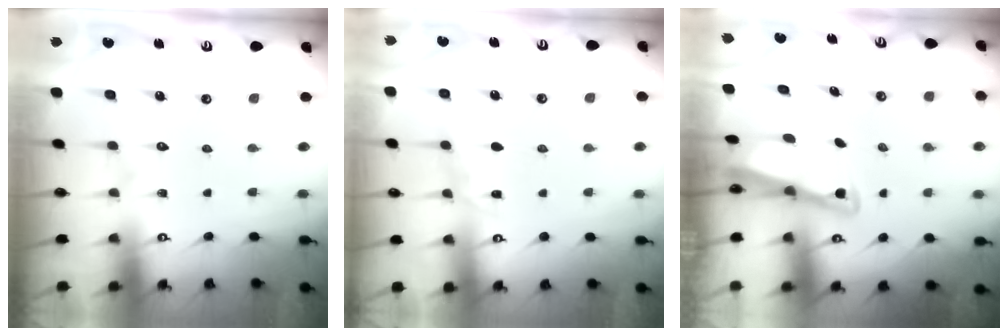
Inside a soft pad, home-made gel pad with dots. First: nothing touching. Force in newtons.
{"total": 5.0, "press": 5.0, "slide": 0.5}
{"total": 2.7, "press": 2.7, "slide": 0.3}